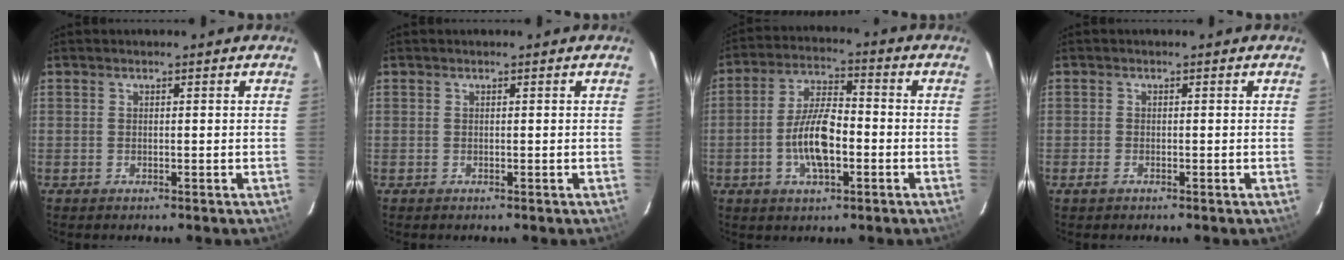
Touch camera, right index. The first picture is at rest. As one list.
[{"total": 0.0}, {"total": 10.2, "force": [-2.8, 3.9, 9.0], "torque": [-0.180, 0.006, -0.051]}, {"total": 1.2, "force": [-0.8, 0.7, 0.7], "torque": [-0.014, -0.002, -0.017]}]